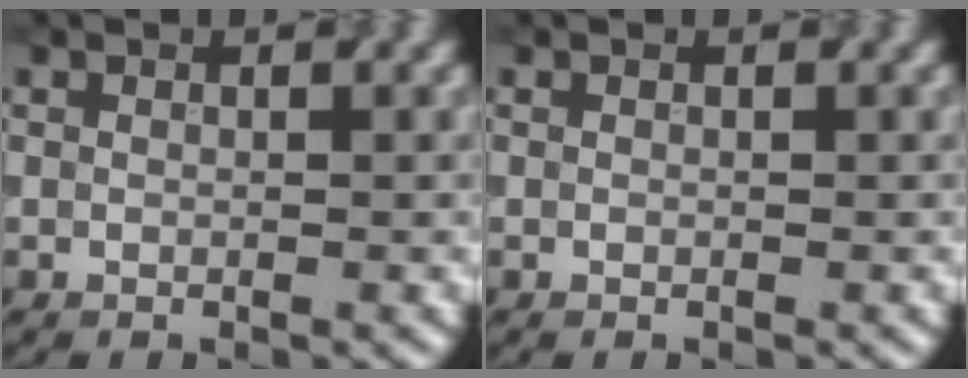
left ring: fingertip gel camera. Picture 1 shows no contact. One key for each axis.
{"total": 0.0}